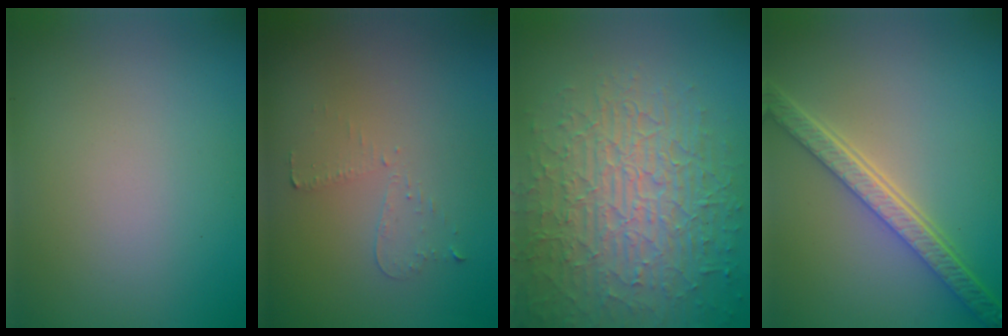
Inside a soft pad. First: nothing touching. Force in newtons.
{"total": 0.9, "press": 0.8, "slide": 0.4}
{"total": 9.1, "press": 6.3, "slide": 6.6}
{"total": 5.6, "press": 4.2, "slide": 3.6}